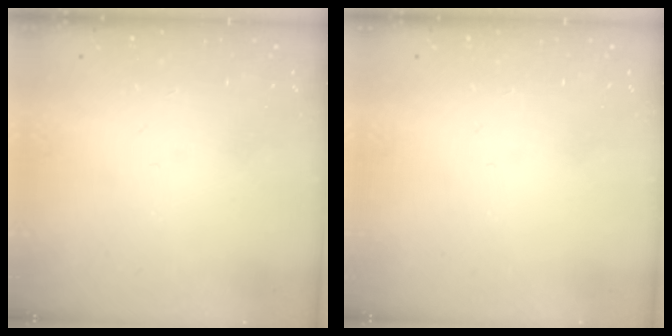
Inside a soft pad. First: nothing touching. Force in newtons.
{"total": 0.0}